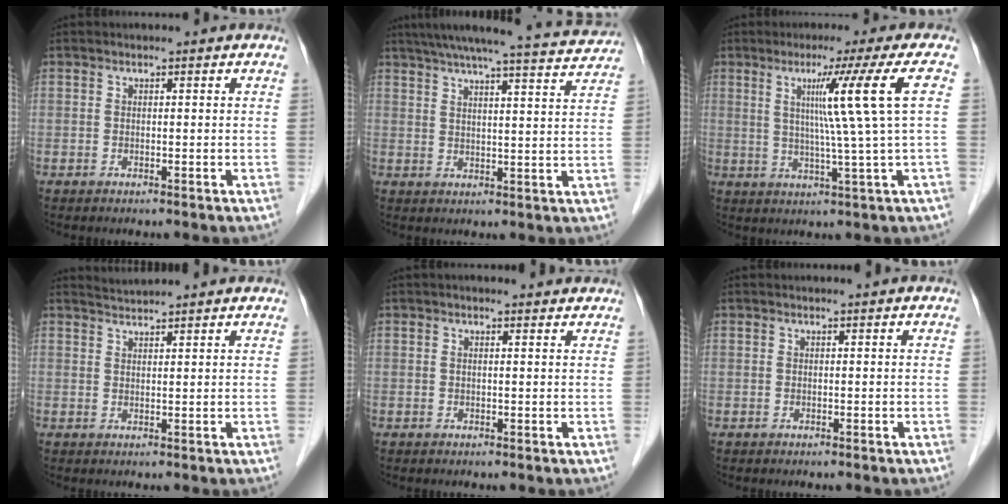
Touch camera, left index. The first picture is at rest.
{"total": 20.0, "force": [18.4, 0.7, 7.7], "torque": [-0.121, -0.005, 0.232]}
{"total": 10.0, "force": [2.3, -3.0, 9.2], "torque": [-0.147, 0.001, 0.050]}
{"total": 4.0, "force": [4.0, -0.4, 0.6], "torque": [-0.014, 0.022, 0.059]}
{"total": 2.9, "force": [2.8, 0.3, 0.9], "torque": [-0.018, 0.008, 0.023]}
{"total": 0.6, "force": [0.6, -0.1, 0.1], "torque": [-0.007, -0.001, 0.010]}